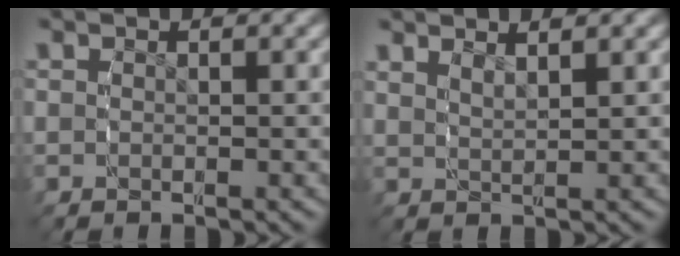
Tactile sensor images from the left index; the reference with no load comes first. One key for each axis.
{"total": 1.9, "fx": 1.7, "fy": -0.4, "fz": 0.8, "tx": -0.013, "ty": -0.006, "tz": 0.039}